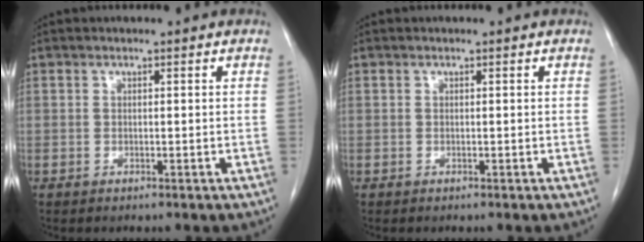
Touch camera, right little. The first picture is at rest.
{"total": 0.0}